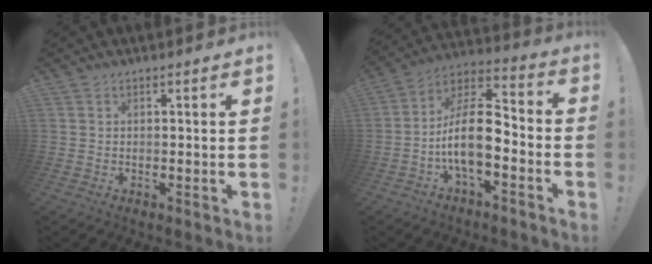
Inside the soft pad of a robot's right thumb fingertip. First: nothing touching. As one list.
[{"total": 14.6, "force": [-4.3, 6.7, 12.2], "torque": [-0.233, 0.018, -0.072]}]